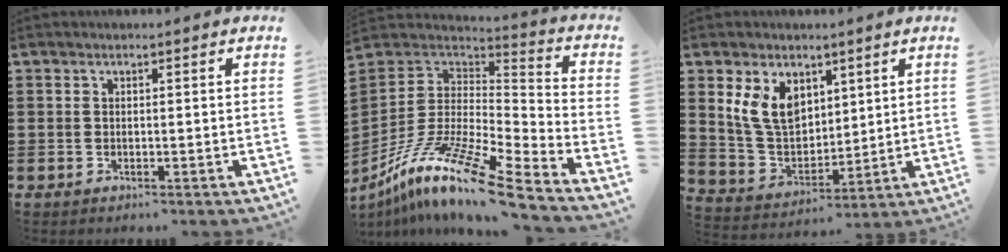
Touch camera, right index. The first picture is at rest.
{"total": 13.6, "force": [-9.3, 2.2, 9.7], "torque": [-0.202, 0.006, -0.183]}
{"total": 8.8, "force": [4.0, 6.2, 4.9], "torque": [-0.134, 0.008, 0.074]}